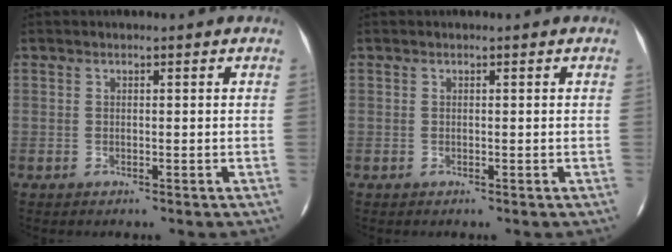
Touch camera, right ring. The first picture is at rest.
{"total": 0.0}